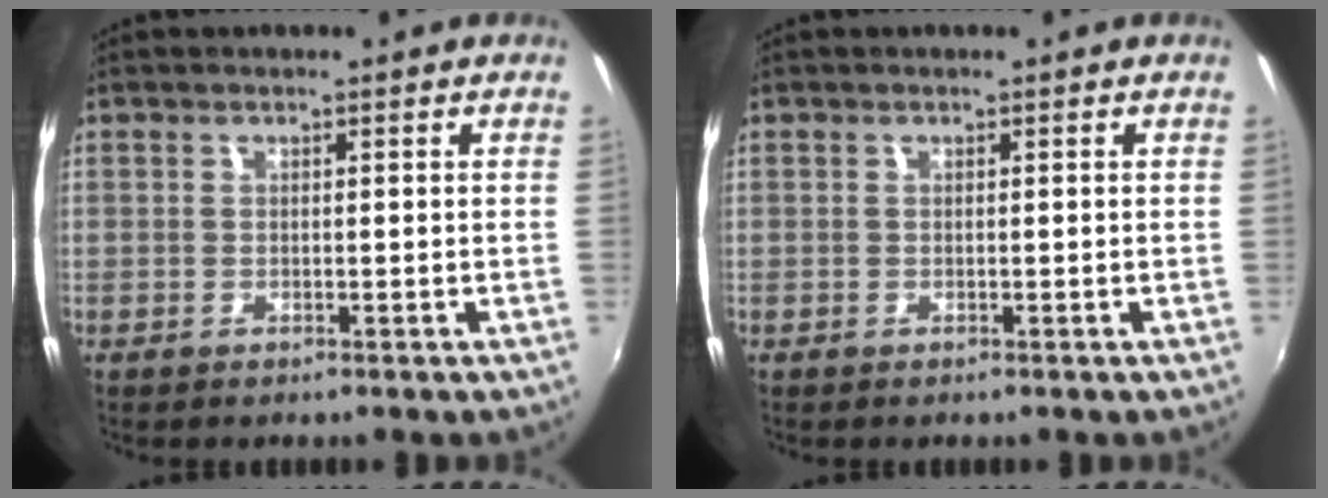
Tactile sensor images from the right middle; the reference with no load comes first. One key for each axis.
{"total": 0.0}